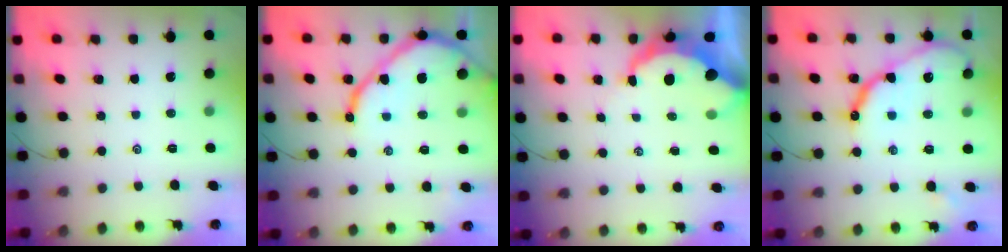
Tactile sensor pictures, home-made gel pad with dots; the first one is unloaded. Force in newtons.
{"total": 12.2, "press": 12.2, "slide": 1.2}
{"total": 8.8, "press": 8.8, "slide": 0.9}
{"total": 13.1, "press": 13.1, "slide": 1.2}